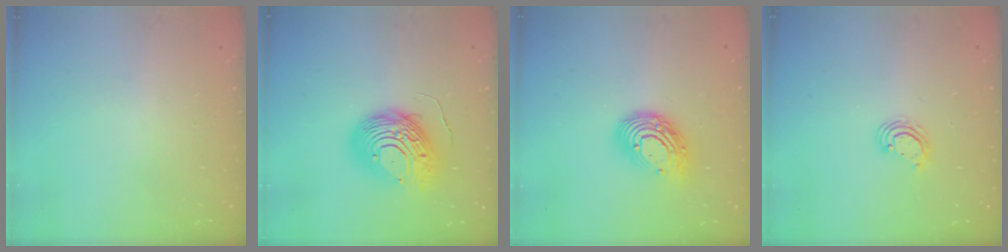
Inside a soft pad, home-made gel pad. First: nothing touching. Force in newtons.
{"total": 13.4, "press": 13.4, "slide": 1.2}
{"total": 13.4, "press": 13.3, "slide": 1.4}
{"total": 3.6, "press": 3.6, "slide": 0.2}